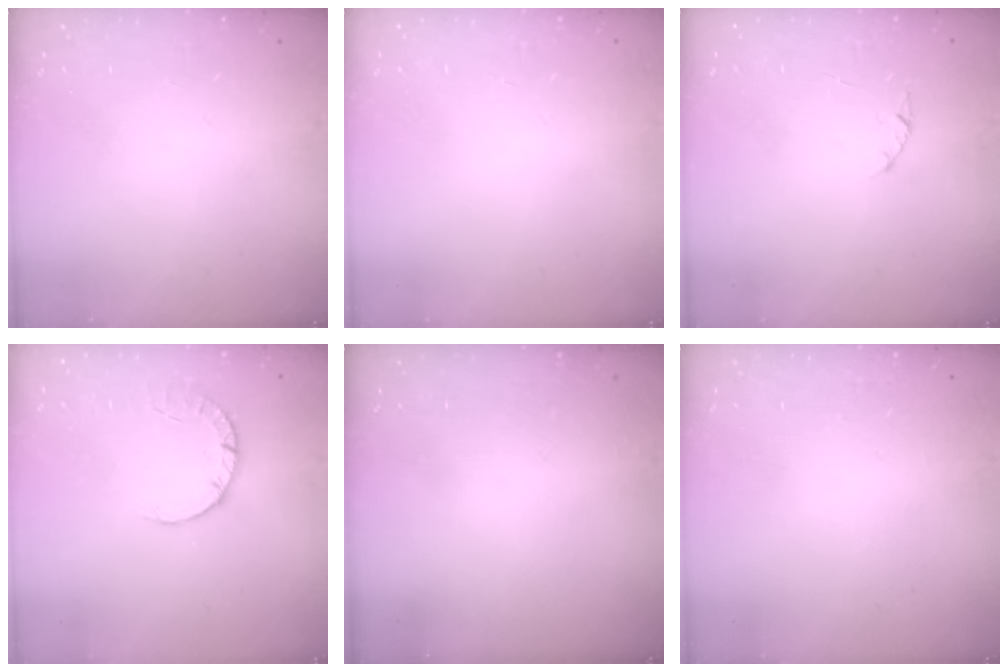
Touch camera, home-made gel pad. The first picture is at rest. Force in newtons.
{"total": 2.4, "press": 2.4, "slide": 0.2}
{"total": 1.4, "press": 1.4, "slide": 0.3}
{"total": 2.8, "press": 2.8, "slide": 0.4}
{"total": 0.0}
{"total": 2.6, "press": 2.6, "slide": 0.2}